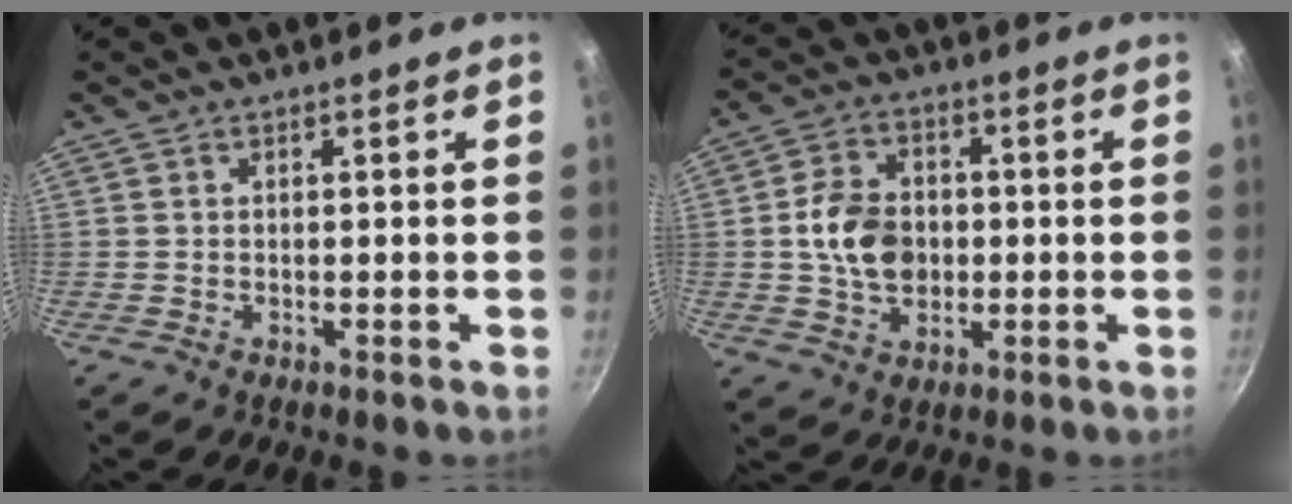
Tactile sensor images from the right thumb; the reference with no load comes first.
{"total": 10.1, "force": [-0.2, 7.5, 6.7], "torque": [-0.097, 0.010, -0.008]}